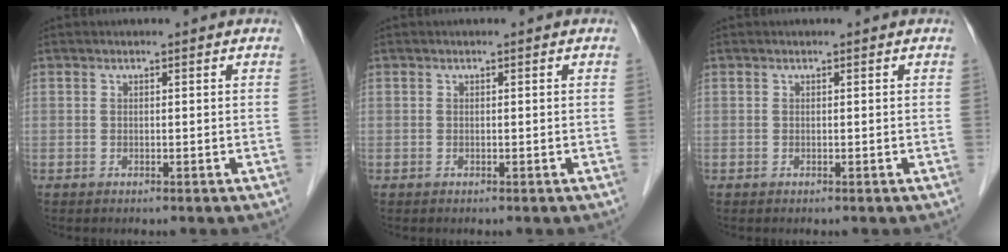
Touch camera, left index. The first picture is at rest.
{"total": 0.0}
{"total": 0.0}